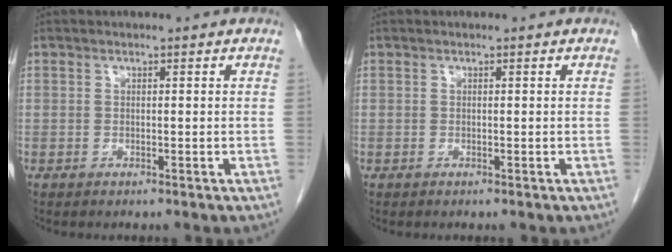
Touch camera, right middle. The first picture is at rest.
{"total": 0.0}